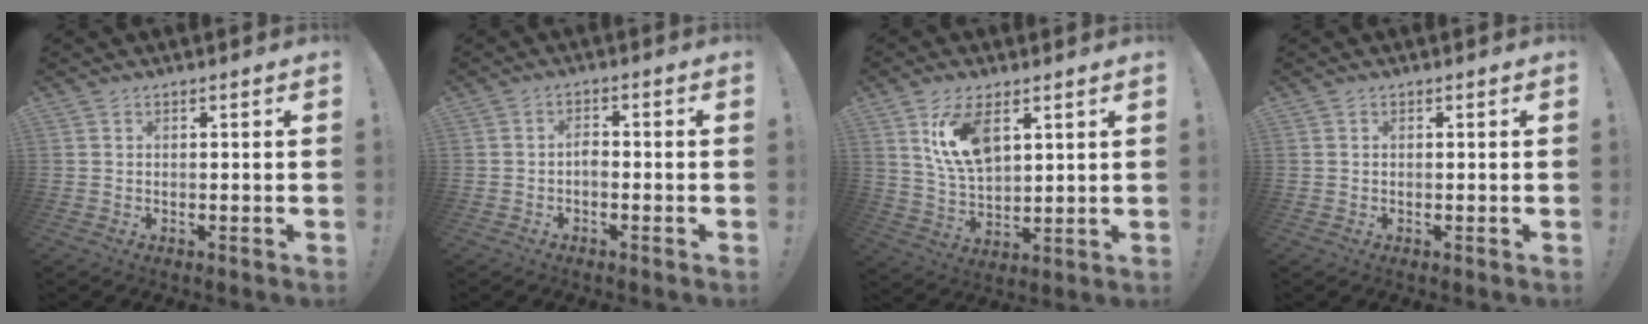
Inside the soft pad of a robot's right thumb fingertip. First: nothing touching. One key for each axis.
{"total": 2.0, "fx": -1.0, "fy": 1.0, "fz": 1.4, "tx": -0.033, "ty": 0.006, "tz": -0.018}
{"total": 11.8, "fx": 6.0, "fy": 6.0, "fz": 8.3, "tx": -0.154, "ty": -0.017, "tz": 0.109}
{"total": 0.0}